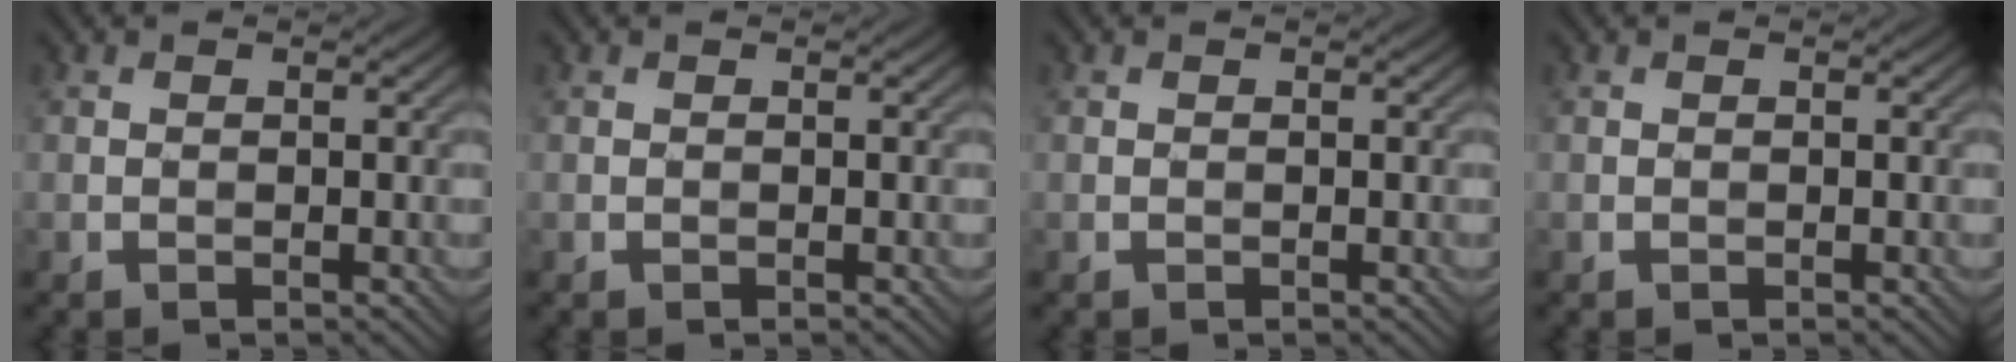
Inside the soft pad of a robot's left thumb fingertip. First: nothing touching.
{"total": 0.0}
{"total": 0.0}
{"total": 0.0}